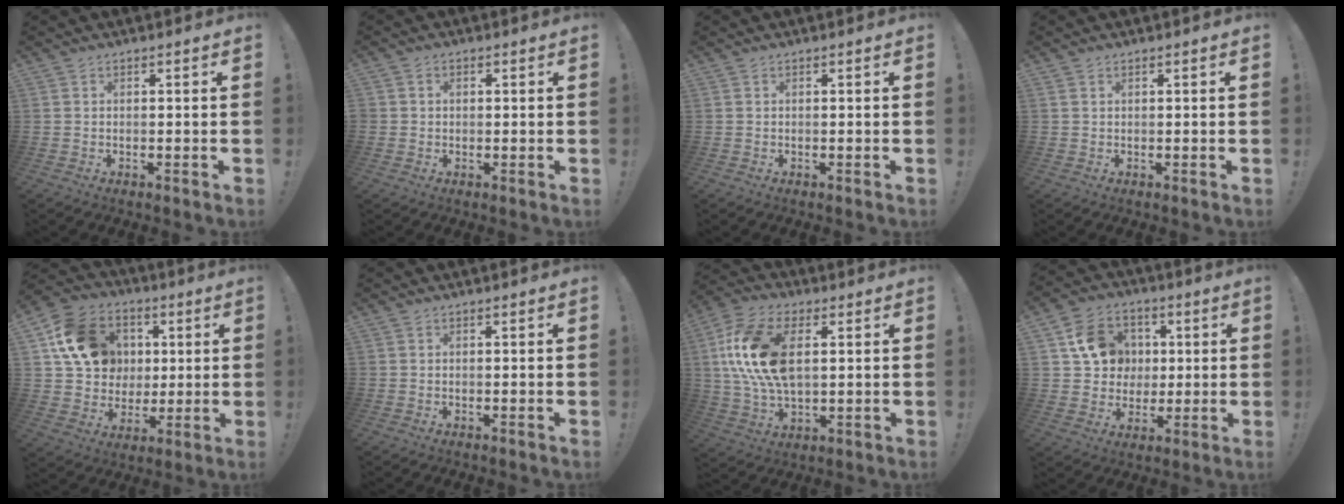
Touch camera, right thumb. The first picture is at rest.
{"total": 1.3, "force": [0.0, 1.2, 0.4], "torque": [-0.010, 0.005, 0.001]}
{"total": 0.0}
{"total": 0.7, "force": [0.5, 0.4, 0.2], "torque": [-0.004, -0.001, 0.011]}
{"total": 16.7, "force": [4.6, 14.1, 7.9], "torque": [-0.107, -0.003, 0.105]}
{"total": 0.0}
{"total": 17.8, "force": [3.7, 10.2, 14.1], "torque": [-0.271, -0.002, 0.067]}
{"total": 13.0, "force": [3.0, 11.7, 4.8], "torque": [-0.059, 0.001, 0.068]}